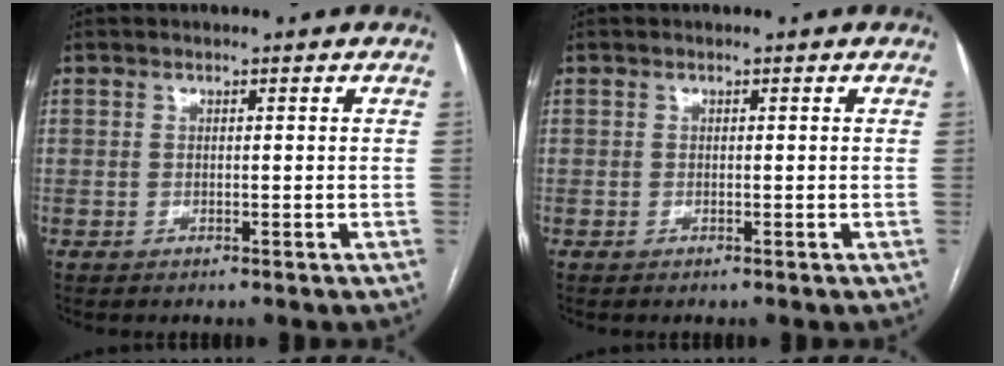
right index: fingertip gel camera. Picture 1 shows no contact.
{"total": 0.0}